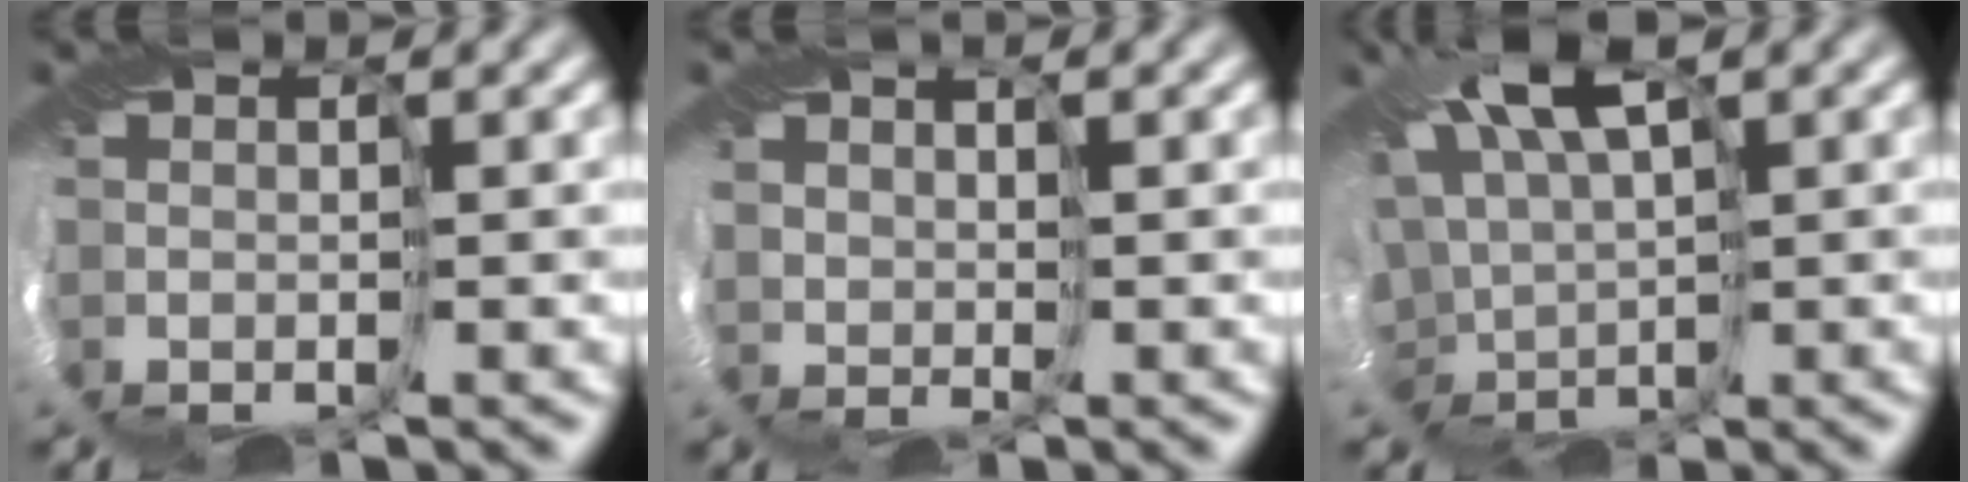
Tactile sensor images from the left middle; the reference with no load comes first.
{"total": 2.7, "force": [1.9, -0.5, -1.8], "torque": [0.018, 0.008, 0.043]}
{"total": 7.7, "force": [2.5, 4.6, 5.5], "torque": [-0.118, -0.017, 0.058]}